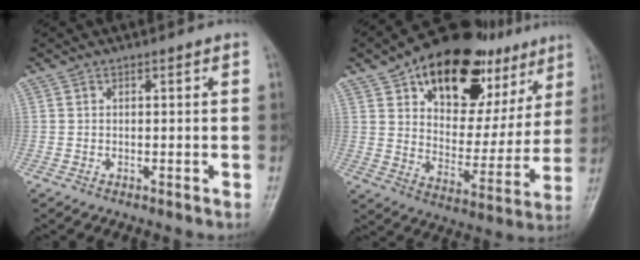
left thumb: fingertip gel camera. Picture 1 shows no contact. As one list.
[{"total": 25.8, "force": [14.5, 14.5, 15.7], "torque": [-0.178, -0.026, 0.225]}]